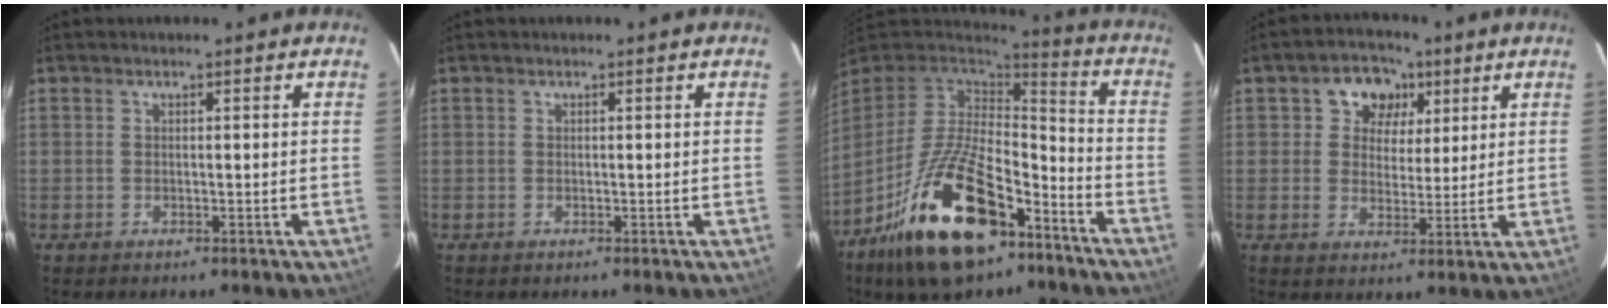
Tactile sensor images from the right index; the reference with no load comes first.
{"total": 0.0}
{"total": 23.7, "force": [-13.4, 10.9, 16.3], "torque": [-0.321, -0.012, -0.221]}
{"total": 7.6, "force": [3.0, 6.4, 2.8], "torque": [-0.050, 0.010, 0.044]}